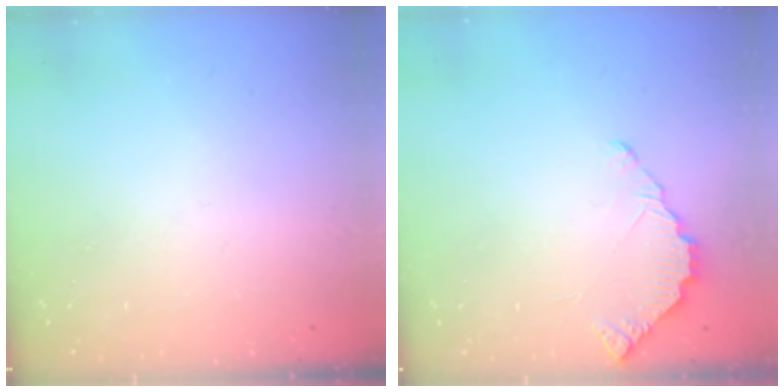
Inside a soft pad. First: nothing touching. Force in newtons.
{"total": 2.8, "press": 2.8, "slide": 0.3}